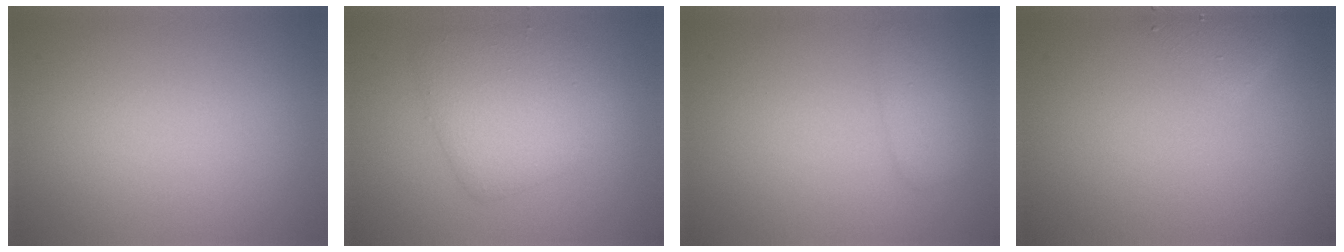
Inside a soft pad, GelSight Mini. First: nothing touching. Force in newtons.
{"total": 4.7, "press": 4.7, "slide": 0.2}
{"total": 2.1, "press": 2.1, "slide": 0.1}
{"total": 1.7, "press": 1.7, "slide": 0.1}